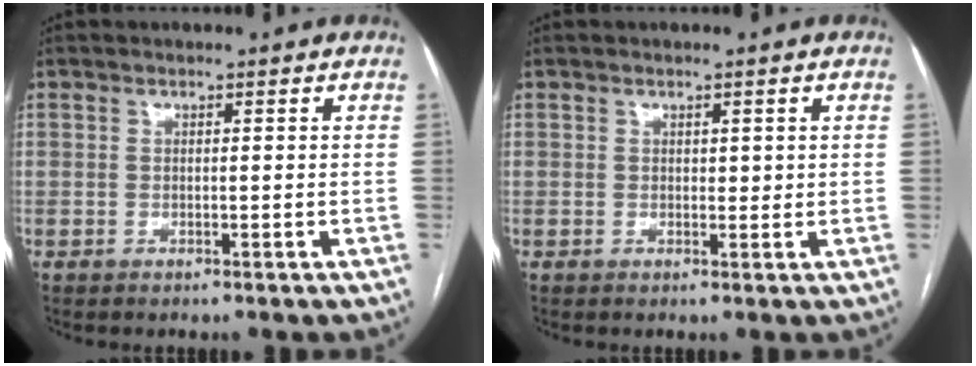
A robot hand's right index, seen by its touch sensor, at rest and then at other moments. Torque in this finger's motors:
{"motor_torque": [-0.20, 0.08, 0.00, -0.01]}